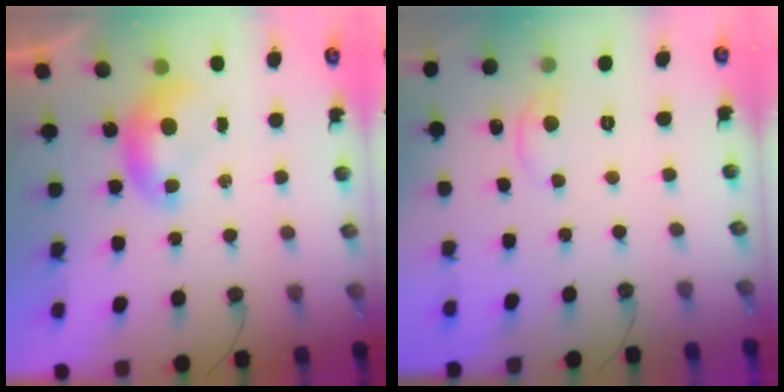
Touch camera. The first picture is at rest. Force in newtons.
{"total": 1.3, "press": 1.2, "slide": 0.5}